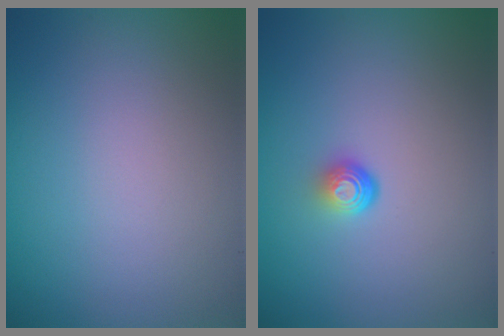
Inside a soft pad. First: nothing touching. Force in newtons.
{"total": 1.9, "press": 1.1, "slide": 1.5}